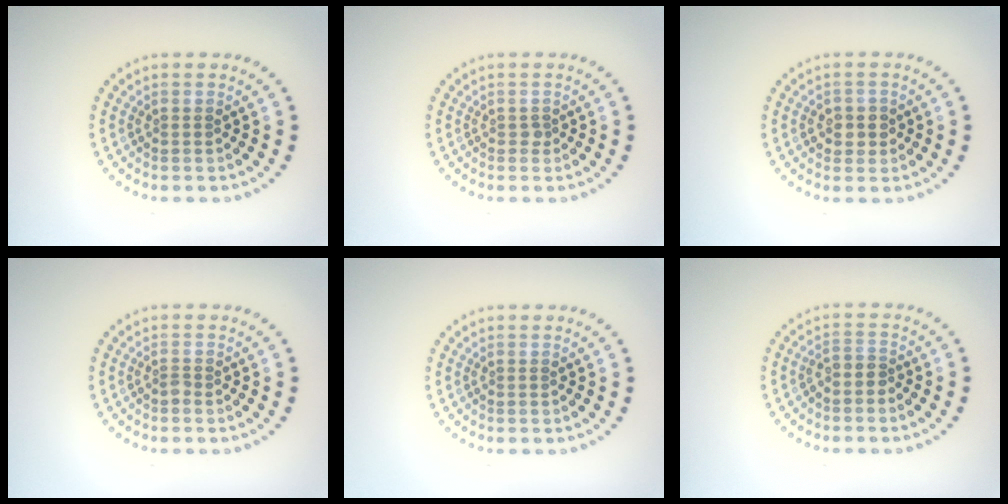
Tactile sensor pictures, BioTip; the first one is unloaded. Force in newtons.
{"total": 0.5, "press": 0.3, "slide": 0.4}
{"total": 1.9, "press": 1.8, "slide": 0.6}
{"total": 0.7, "press": 0.5, "slide": 0.4}
{"total": 0.0}
{"total": 1.3, "press": 0.9, "slide": 0.9}